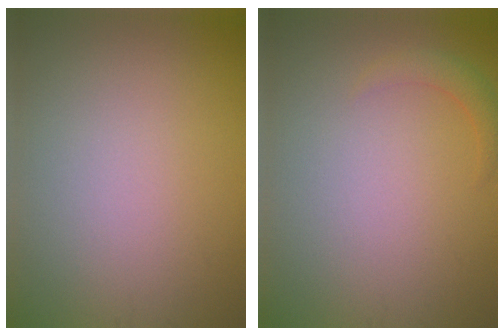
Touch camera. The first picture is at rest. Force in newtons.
{"total": 1.4, "press": 1.4, "slide": 0.1}